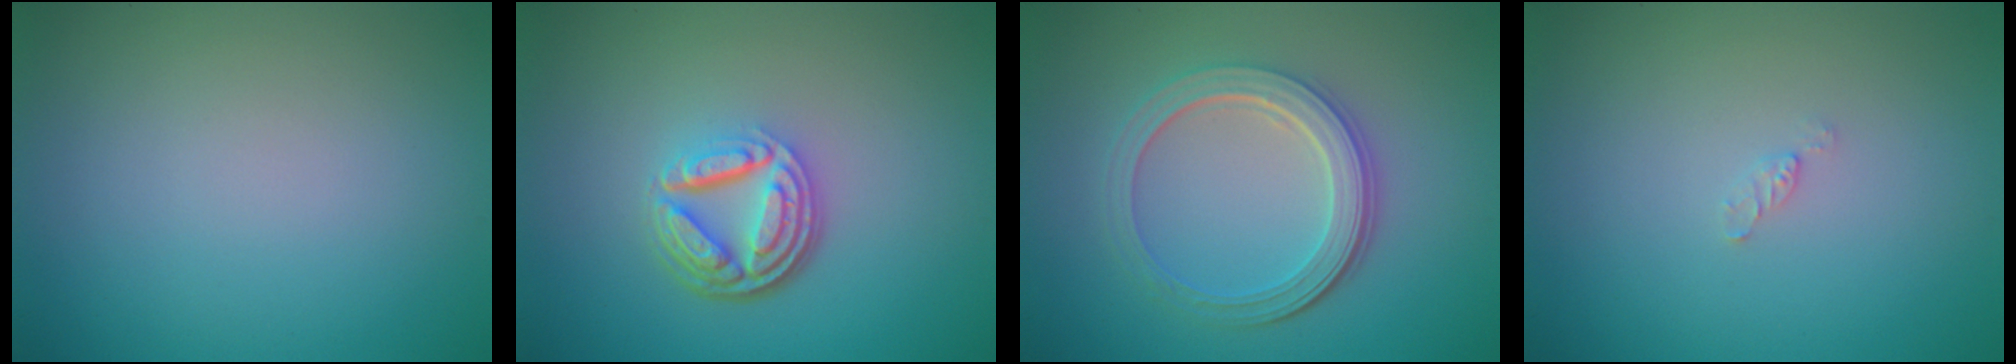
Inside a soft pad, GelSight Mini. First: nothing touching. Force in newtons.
{"total": 5.3, "press": 3.7, "slide": 3.8}
{"total": 4.7, "press": 3.6, "slide": 2.9}
{"total": 0.6, "press": 0.6, "slide": 0.1}